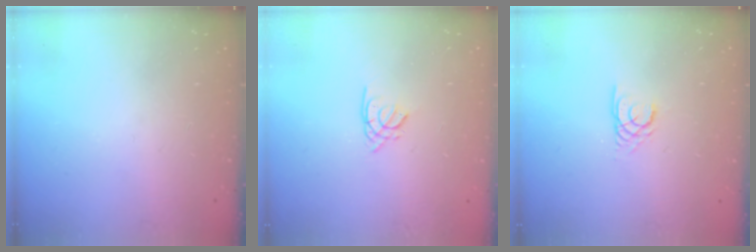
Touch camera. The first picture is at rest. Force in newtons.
{"total": 1.3, "press": 1.3, "slide": 0.4}
{"total": 2.2, "press": 2.2, "slide": 0.1}